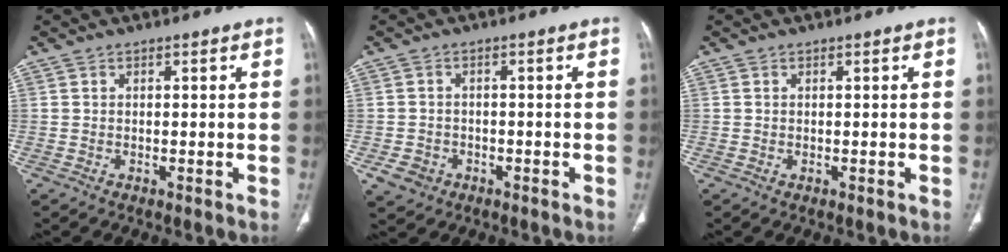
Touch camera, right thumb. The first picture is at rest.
{"total": 4.0, "force": [-1.8, 3.3, 1.3], "torque": [-0.021, 0.010, -0.022]}
{"total": 0.0}